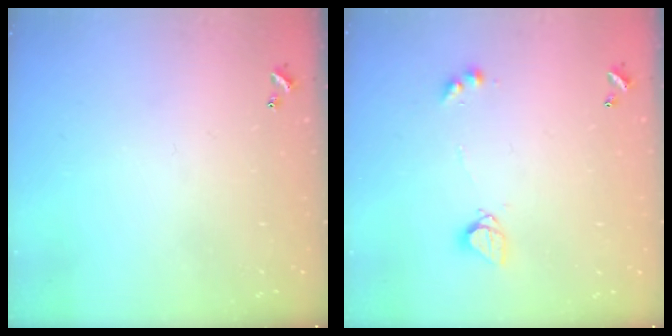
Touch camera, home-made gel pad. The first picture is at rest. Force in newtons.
{"total": 3.5, "press": 3.4, "slide": 0.5}